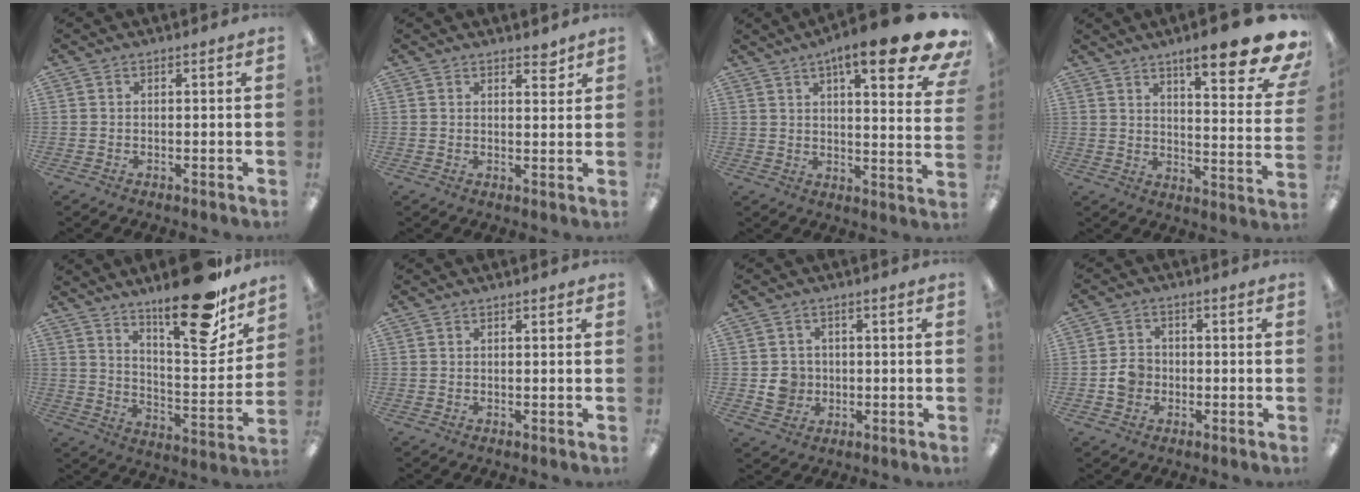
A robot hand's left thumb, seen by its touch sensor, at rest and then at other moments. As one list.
[{"total": 3.0, "force": [2.5, 1.1, 1.1], "torque": [-0.002, -0.017, 0.042]}, {"total": 16.4, "force": [10.0, 3.8, 12.4], "torque": [-0.167, -0.060, 0.149]}, {"total": 15.7, "force": [11.0, 3.4, 10.7], "torque": [-0.143, -0.080, 0.172]}, {"total": 21.4, "force": [16.4, 5.6, 12.5], "torque": [-0.185, -0.117, 0.267]}, {"total": 0.7, "force": [0.5, 0.1, 0.4], "torque": [-0.002, -0.003, 0.007]}, {"total": 4.8, "force": [-0.3, 4.7, 1.3], "torque": [-0.014, 0.006, -0.004]}, {"total": 4.7, "force": [-1.1, 4.0, 2.1], "torque": [-0.037, 0.010, -0.019]}]